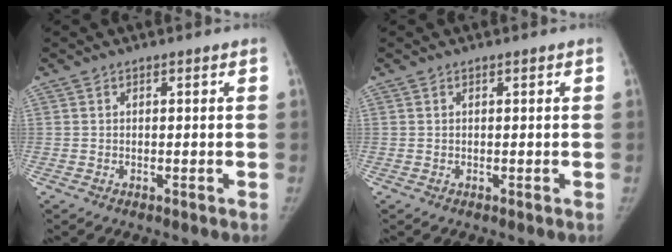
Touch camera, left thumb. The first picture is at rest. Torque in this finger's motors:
{"motor_torque": [0.12, 0.01, 0.06, -0.77, 0.02]}